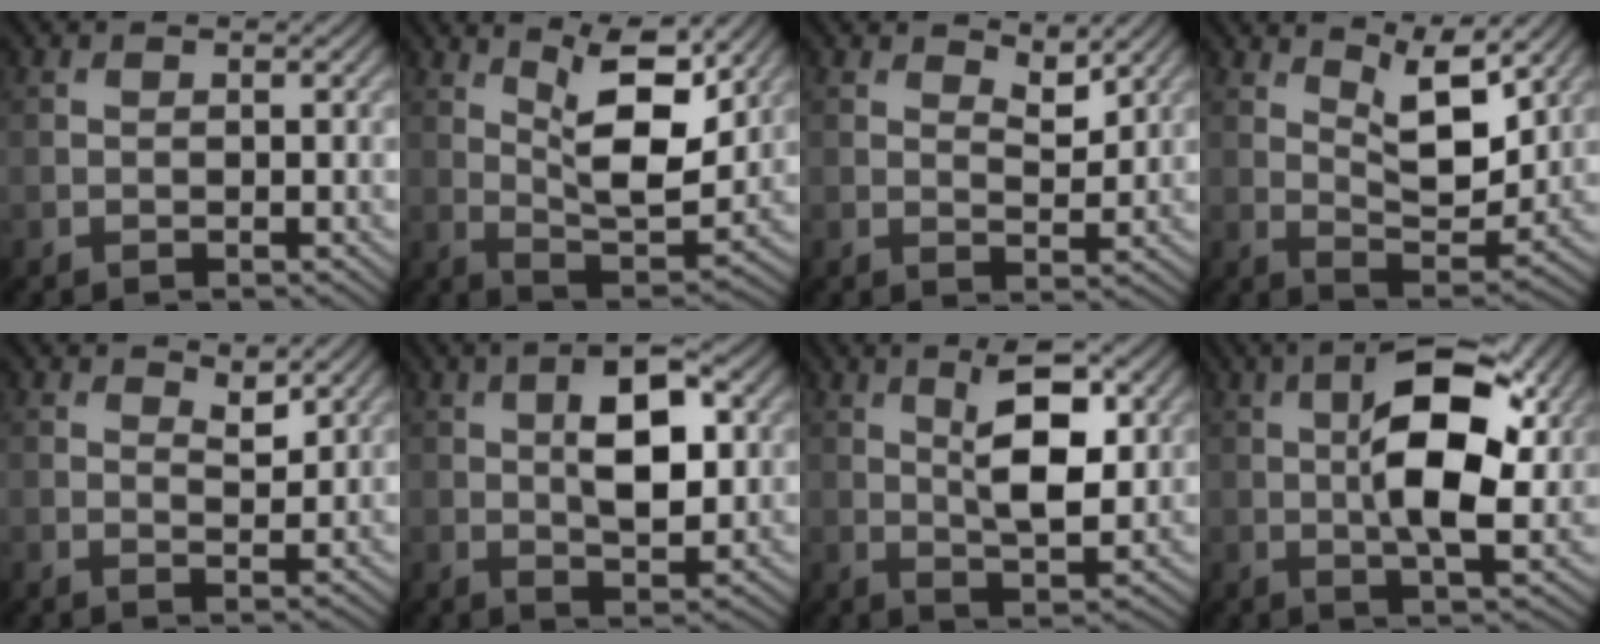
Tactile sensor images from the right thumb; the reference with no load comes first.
{"total": 10.2, "force": [5.5, 3.0, 8.1], "torque": [-0.145, -0.009, 0.096]}
{"total": 3.3, "force": [2.6, 1.1, 1.8], "torque": [-0.033, -0.009, 0.043]}
{"total": 8.7, "force": [5.1, 2.9, 6.3], "torque": [-0.109, -0.013, 0.087]}
{"total": 2.6, "force": [2.0, 0.8, 1.4], "torque": [-0.023, -0.007, 0.036]}
{"total": 8.6, "force": [1.9, 3.6, 7.6], "torque": [-0.129, 0.008, 0.027]}
{"total": 8.2, "force": [2.3, 2.9, 7.3], "torque": [-0.121, 0.002, 0.039]}
{"total": 11.4, "force": [2.0, 4.3, 10.4], "torque": [-0.175, -0.004, 0.031]}